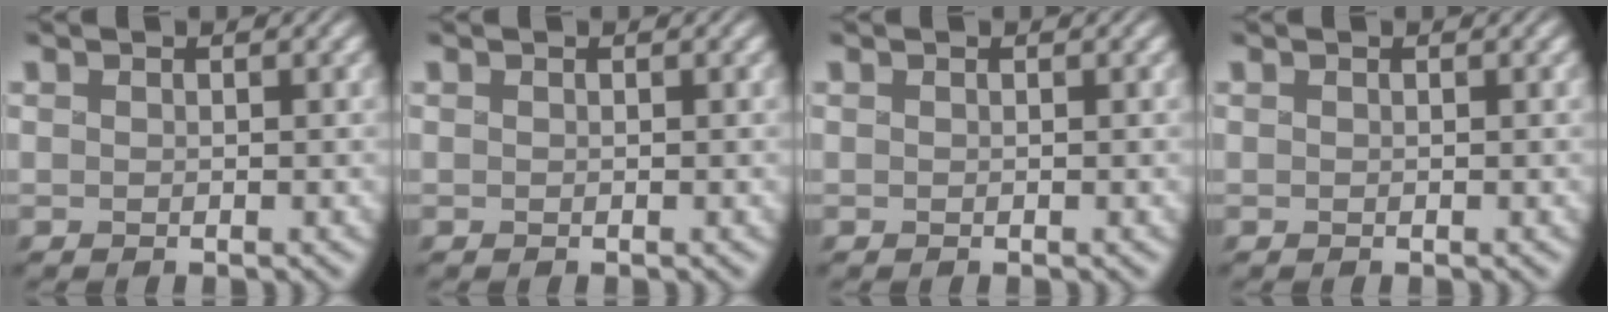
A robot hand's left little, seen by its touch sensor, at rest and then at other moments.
{"total": 0.0}
{"total": 0.0}
{"total": 0.0}